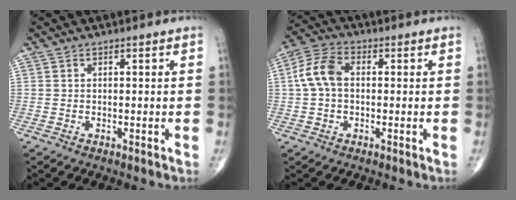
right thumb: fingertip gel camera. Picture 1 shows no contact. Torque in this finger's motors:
{"motor_torque": [0.02, 0.04, -0.02, -0.12, 0.07]}